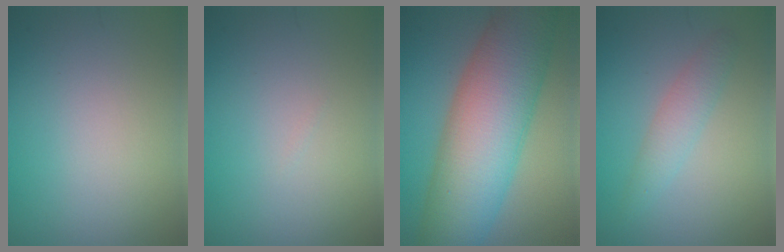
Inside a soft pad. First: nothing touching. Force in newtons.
{"total": 0.0}
{"total": 11.9, "press": 11.9, "slide": 0.3}
{"total": 2.1, "press": 2.1, "slide": 0.2}